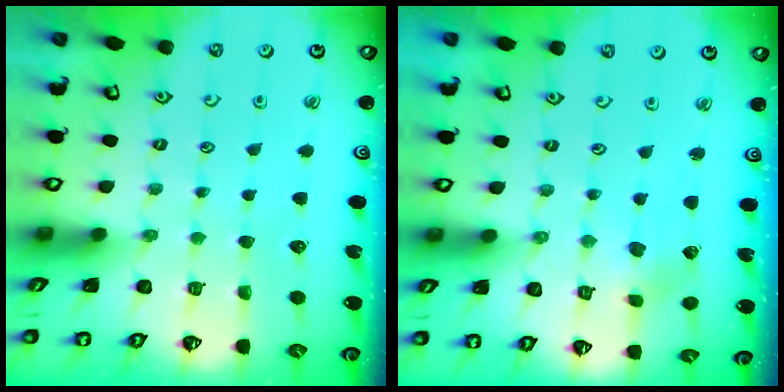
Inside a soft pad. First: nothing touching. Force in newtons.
{"total": 2.3, "press": 2.3, "slide": 0.4}